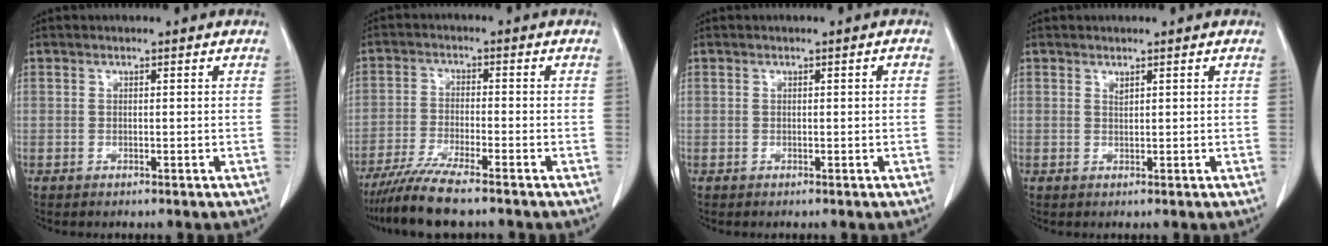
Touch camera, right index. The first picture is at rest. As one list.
[{"total": 7.4, "force": [-6.2, -0.2, 4.1], "torque": [-0.071, -0.024, -0.111]}, {"total": 0.5, "force": [0.0, 0.1, 0.5], "torque": [-0.007, 0.002, 0.000]}, {"total": 0.6, "force": [0.5, 0.1, 0.3], "torque": [-0.008, -0.004, 0.010]}]